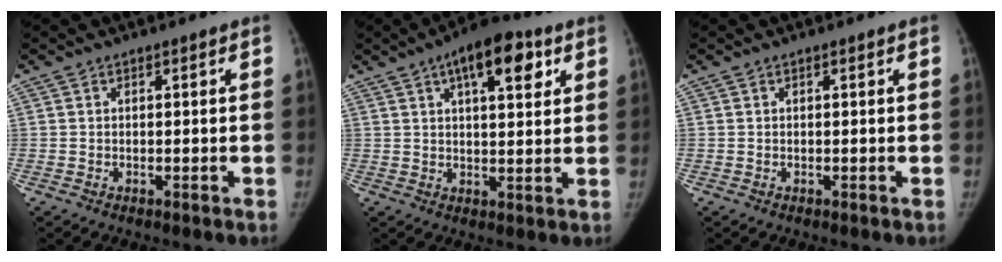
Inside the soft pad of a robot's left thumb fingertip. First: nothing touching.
{"total": 11.8, "force": [5.6, 4.7, 9.2], "torque": [-0.110, -0.007, 0.077]}
{"total": 0.0}